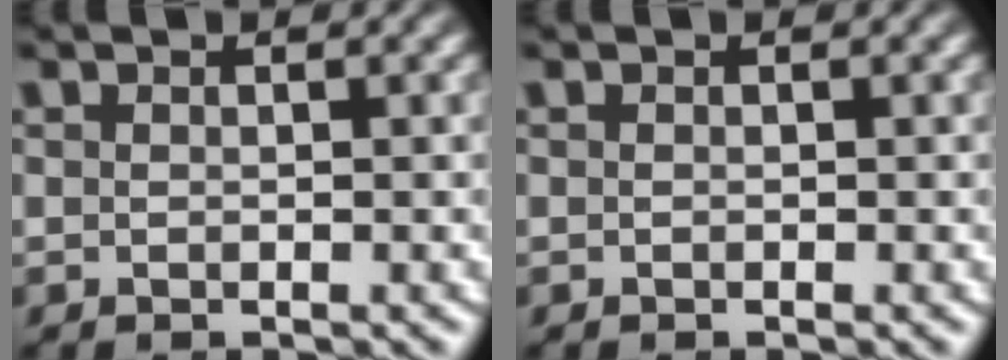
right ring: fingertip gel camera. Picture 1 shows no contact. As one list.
[{"total": 0.0}]